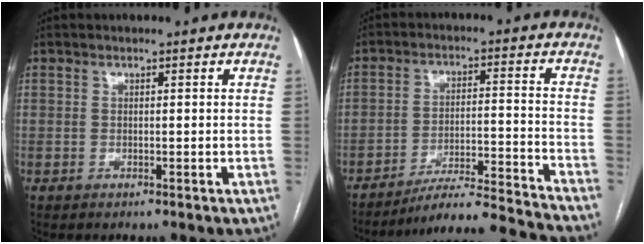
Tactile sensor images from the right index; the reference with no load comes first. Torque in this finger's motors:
{"motor_torque": [0.71, -0.89, 0.17, 0.01]}